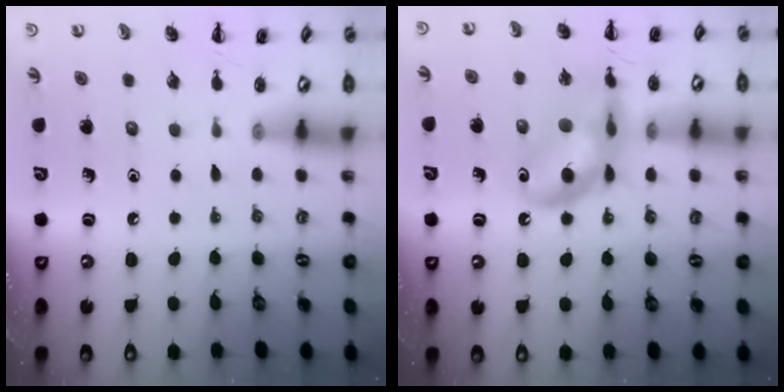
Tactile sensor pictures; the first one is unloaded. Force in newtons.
{"total": 13.2, "press": 12.9, "slide": 2.6}